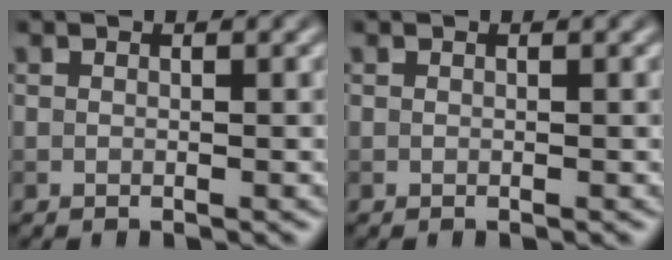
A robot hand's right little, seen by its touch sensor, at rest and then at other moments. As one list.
[{"total": 0.0}]